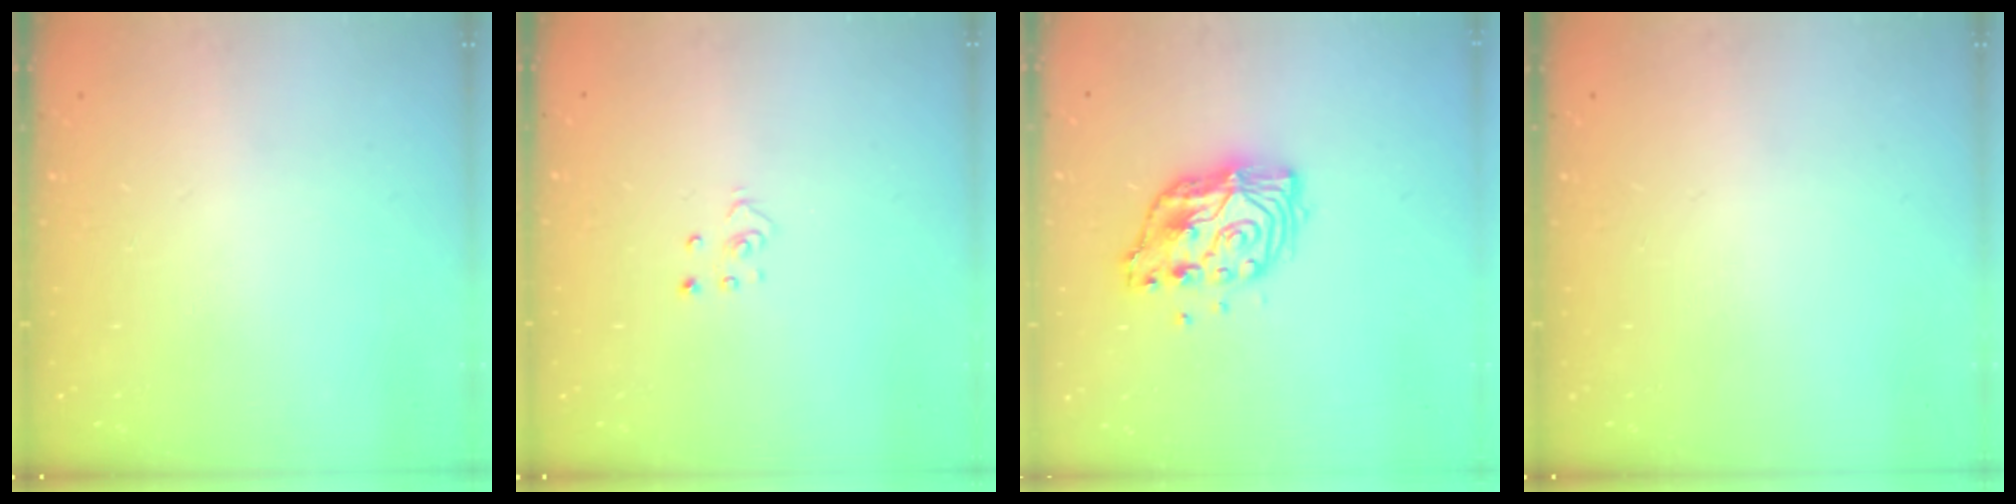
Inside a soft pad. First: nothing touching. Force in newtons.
{"total": 2.8, "press": 2.8, "slide": 0.3}
{"total": 11.8, "press": 11.7, "slide": 1.0}
{"total": 0.0}